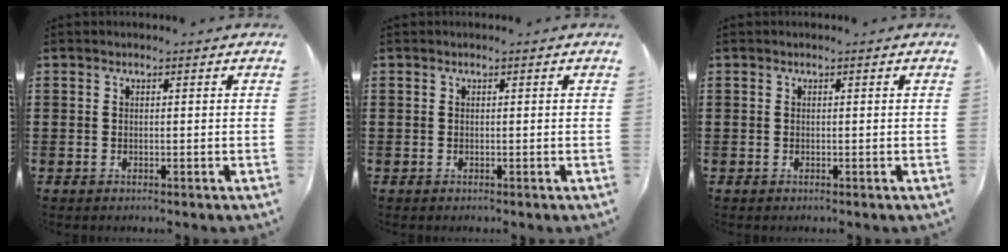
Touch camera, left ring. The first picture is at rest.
{"total": 0.0}
{"total": 0.0}